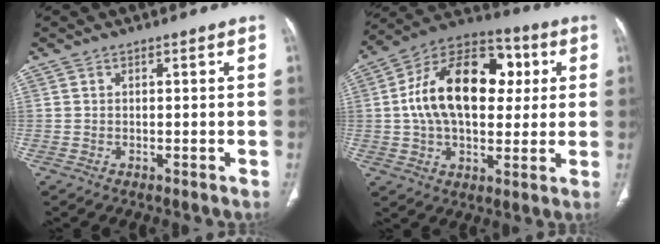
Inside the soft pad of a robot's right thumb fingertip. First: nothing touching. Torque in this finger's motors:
{"motor_torque": [2.12, 2.49, 1.65, 0.03, 0.21]}